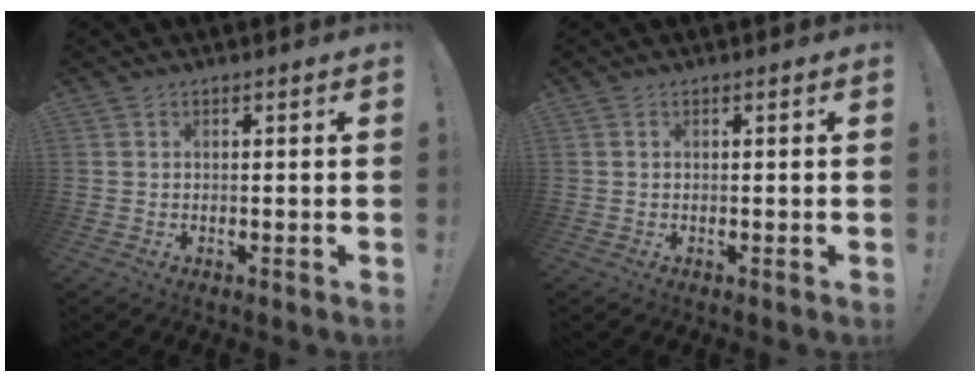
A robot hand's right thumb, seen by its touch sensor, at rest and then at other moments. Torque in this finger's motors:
{"motor_torque": [0.05, 0.06, 0.05, -0.12, 0.00]}